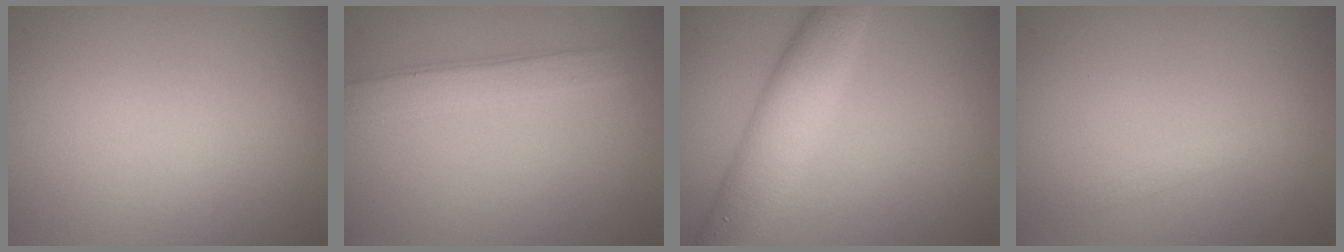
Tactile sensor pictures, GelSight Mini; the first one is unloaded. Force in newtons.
{"total": 3.3, "press": 3.3, "slide": 0.1}
{"total": 5.5, "press": 5.5, "slide": 0.1}
{"total": 0.8, "press": 0.8, "slide": 0.1}